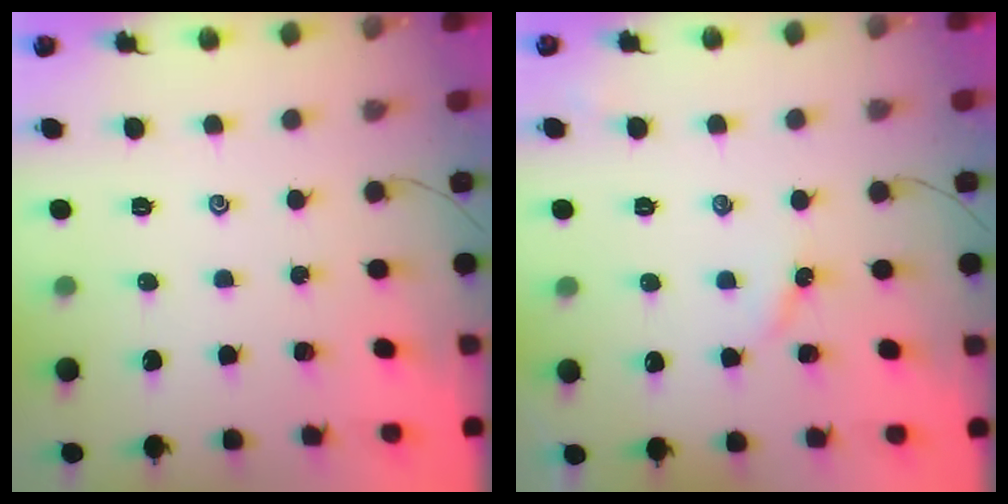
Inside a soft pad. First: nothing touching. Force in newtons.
{"total": 2.7, "press": 2.7, "slide": 0.4}